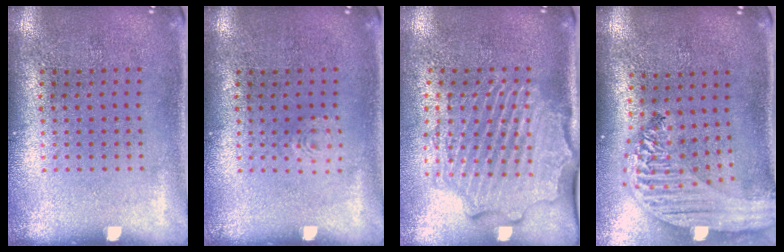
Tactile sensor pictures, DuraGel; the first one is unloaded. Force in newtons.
{"total": 0.8, "press": 0.8, "slide": 0.1}
{"total": 2.6, "press": 2.3, "slide": 1.2}
{"total": 2.5, "press": 2.2, "slide": 1.4}